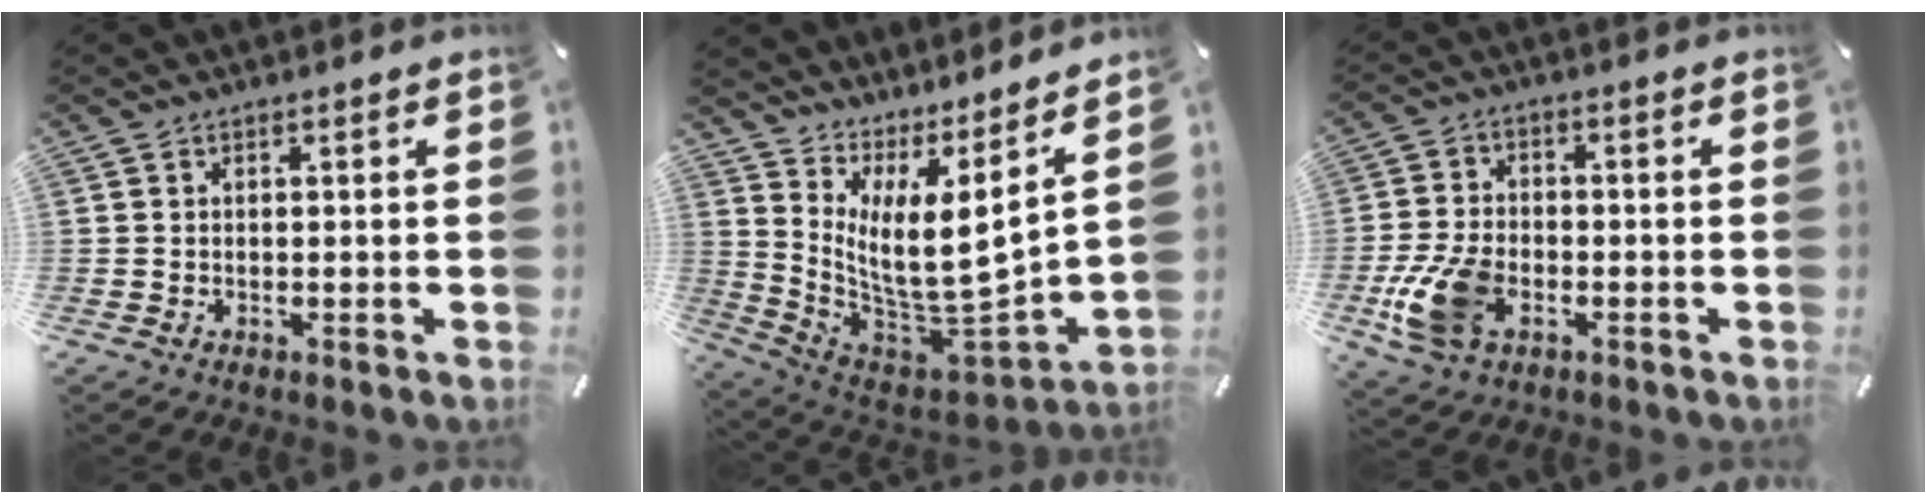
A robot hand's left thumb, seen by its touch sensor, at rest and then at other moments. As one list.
[{"total": 9.7, "force": [3.5, 2.6, 8.6], "torque": [-0.169, -0.090, 0.054]}, {"total": 11.2, "force": [-4.0, 7.2, 7.6], "torque": [-0.166, 0.008, -0.069]}]